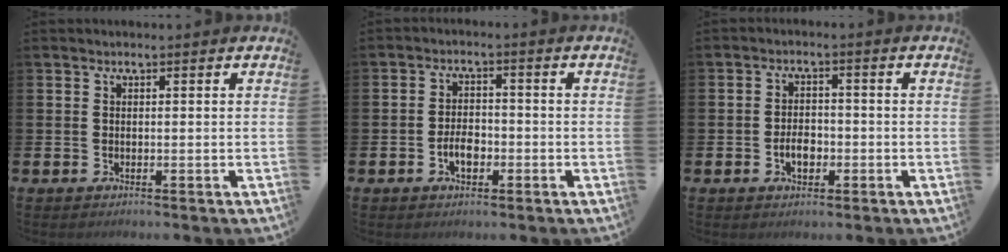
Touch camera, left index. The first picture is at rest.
{"total": 3.3, "force": [-1.2, 2.0, 2.4], "torque": [-0.030, -0.001, -0.027]}
{"total": 3.1, "force": [-1.1, 2.0, 2.1], "torque": [-0.026, -0.003, -0.024]}